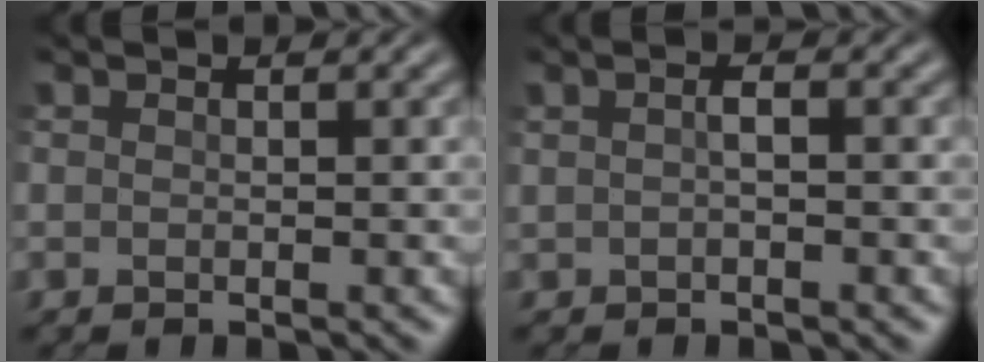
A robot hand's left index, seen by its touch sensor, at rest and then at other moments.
{"total": 0.9, "force": [-0.2, 0.3, 0.9], "torque": [-0.023, 0.003, -0.004]}